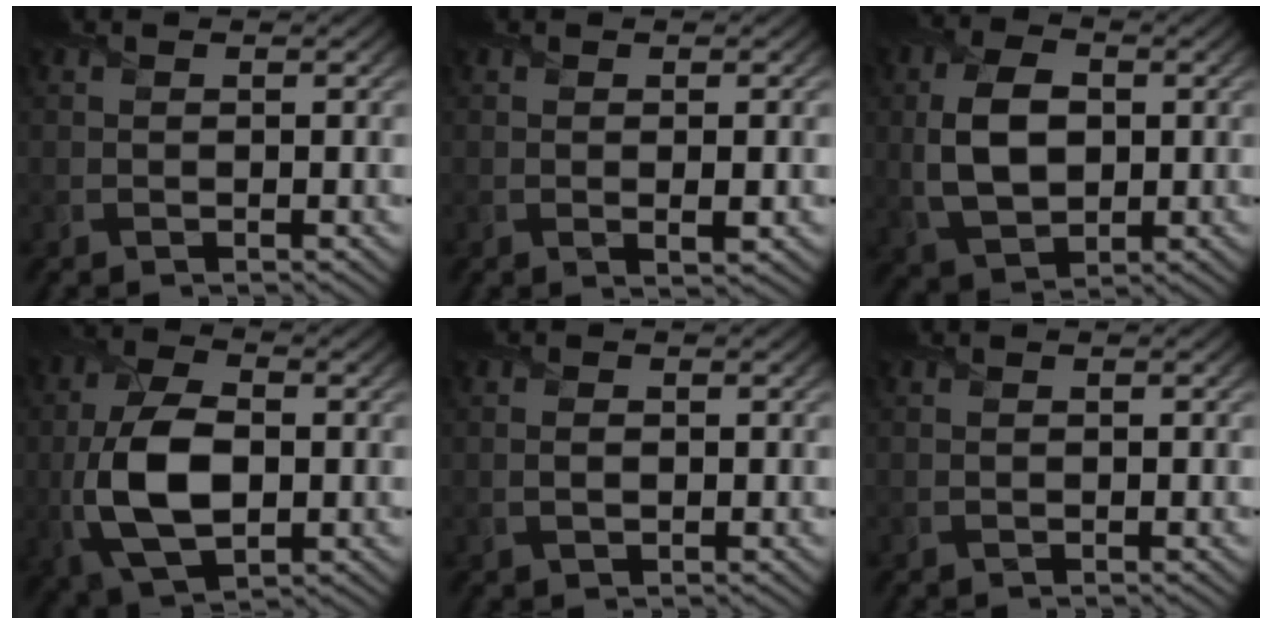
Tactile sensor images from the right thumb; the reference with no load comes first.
{"total": 1.6, "force": [-0.1, 0.2, 1.6], "torque": [-0.030, -0.002, -0.001]}
{"total": 8.4, "force": [0.5, 5.4, 6.4], "torque": [-0.144, 0.000, 0.006]}
{"total": 11.4, "force": [-1.6, 6.3, 9.3], "torque": [-0.217, -0.006, -0.029]}
{"total": 1.5, "force": [0.0, 1.0, 1.2], "torque": [-0.025, -0.001, 0.004]}
{"total": 0.0}